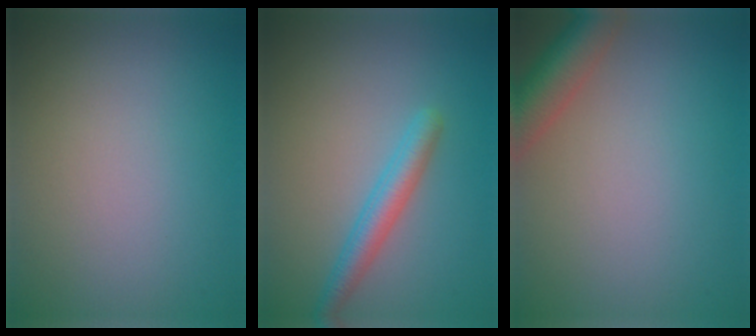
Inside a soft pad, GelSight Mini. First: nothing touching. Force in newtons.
{"total": 2.8, "press": 2.8, "slide": 0.2}
{"total": 4.7, "press": 4.7, "slide": 0.4}